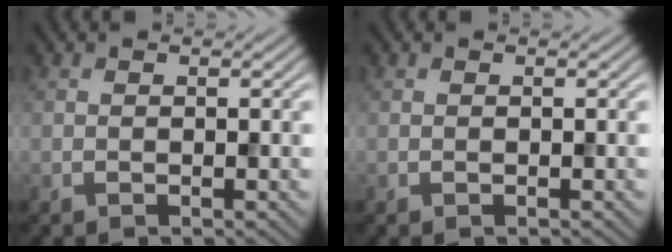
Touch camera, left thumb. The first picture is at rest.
{"total": 0.0}